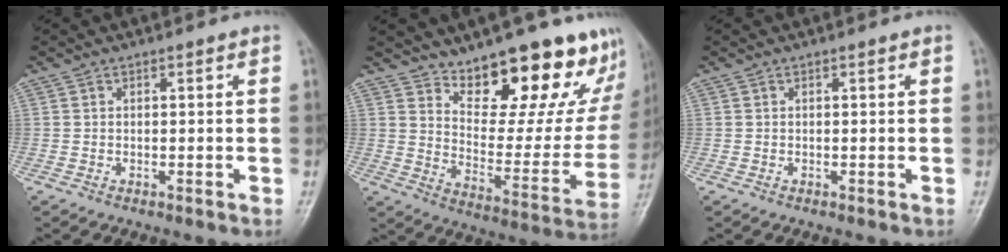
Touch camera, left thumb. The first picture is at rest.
{"total": 21.9, "force": [16.0, 8.7, 12.1], "torque": [-0.110, -0.117, 0.224]}
{"total": 0.0}